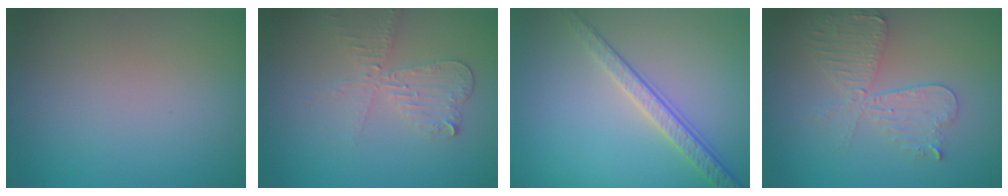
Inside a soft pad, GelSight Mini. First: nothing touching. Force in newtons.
{"total": 3.3, "press": 2.8, "slide": 1.6}
{"total": 2.8, "press": 2.4, "slide": 1.5}
{"total": 4.4, "press": 3.8, "slide": 2.2}